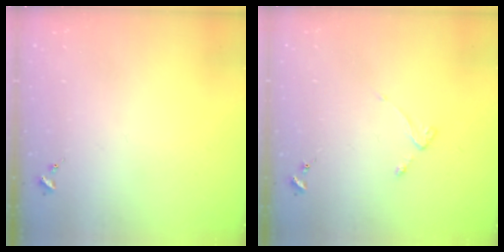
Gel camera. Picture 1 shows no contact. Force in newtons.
{"total": 2.7, "press": 2.6, "slide": 0.5}